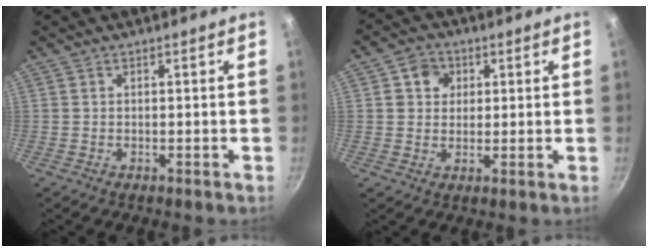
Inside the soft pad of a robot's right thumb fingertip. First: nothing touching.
{"total": 5.5, "force": [1.8, 4.9, 2.0], "torque": [-0.002, 0.002, 0.022]}